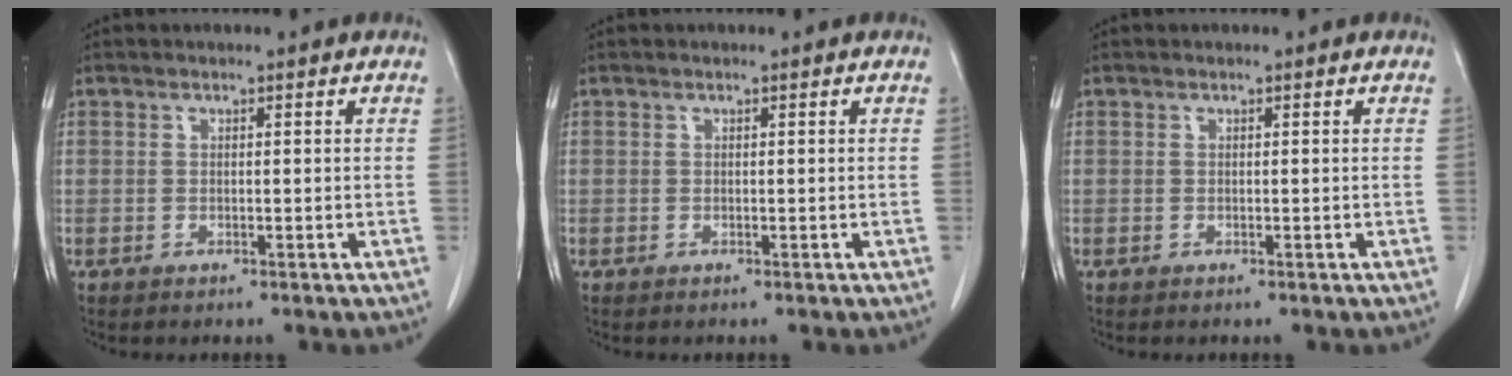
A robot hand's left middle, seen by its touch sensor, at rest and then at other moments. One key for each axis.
{"total": 0.0}
{"total": 0.0}